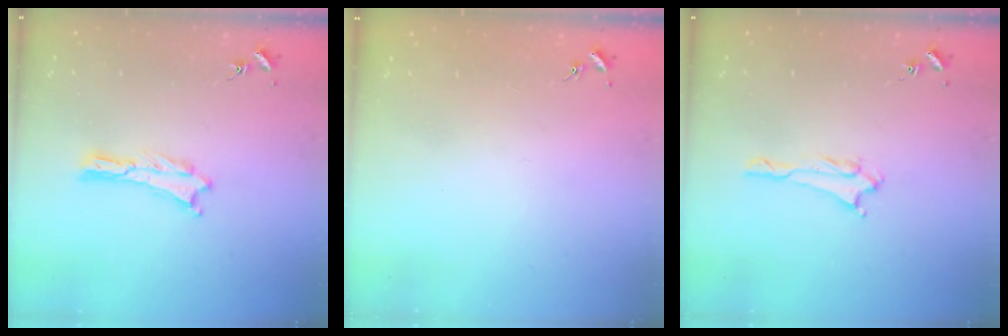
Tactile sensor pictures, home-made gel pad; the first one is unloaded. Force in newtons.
{"total": 0.0}
{"total": 1.7, "press": 1.7, "slide": 0.3}